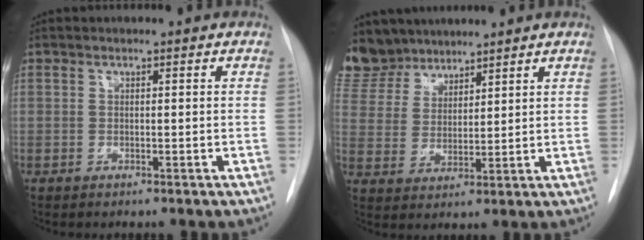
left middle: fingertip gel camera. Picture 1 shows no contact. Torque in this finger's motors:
{"motor_torque": [1.08, -1.06, 1.05, 0.07]}